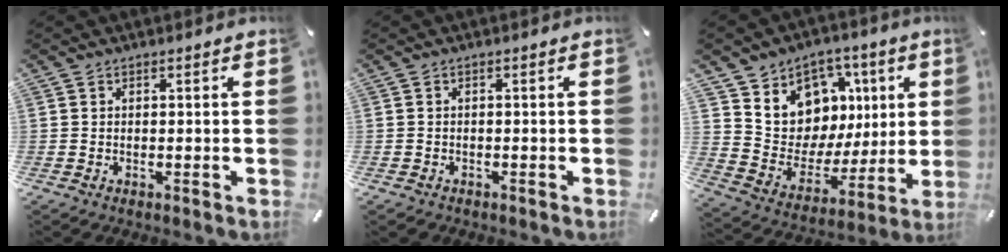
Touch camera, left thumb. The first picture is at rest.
{"total": 0.8, "force": [-0.6, 0.5, 0.2], "torque": [-0.004, 0.001, -0.013]}
{"total": 10.9, "force": [3.7, 10.1, 1.6], "torque": [-0.023, -0.052, 0.079]}